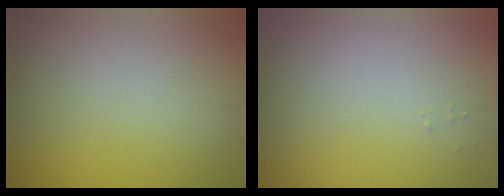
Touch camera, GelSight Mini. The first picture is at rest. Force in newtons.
{"total": 0.0}